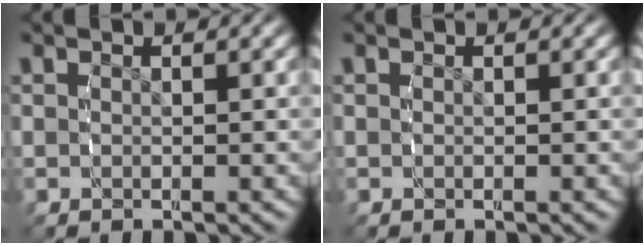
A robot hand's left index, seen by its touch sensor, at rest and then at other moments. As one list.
[{"total": 0.0}]